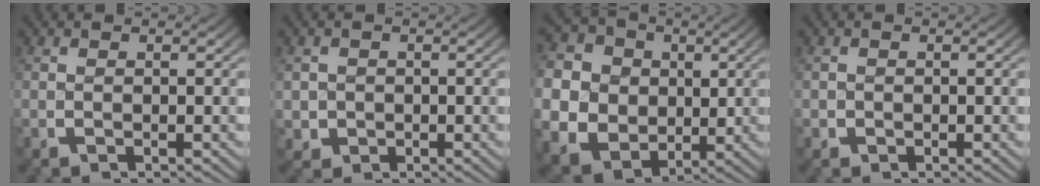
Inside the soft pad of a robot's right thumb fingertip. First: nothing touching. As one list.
[{"total": 2.9, "force": [-0.5, 2.7, 0.9], "torque": [-0.027, -0.022, 0.001]}, {"total": 18.0, "force": [-2.0, 15.4, 9.1], "torque": [-0.232, -0.078, -0.023]}, {"total": 0.7, "force": [-0.3, 0.6, 0.0], "torque": [-0.001, -0.006, -0.006]}]